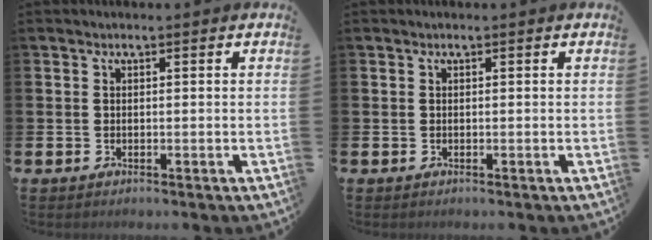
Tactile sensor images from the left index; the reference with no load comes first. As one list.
[{"total": 0.0}]